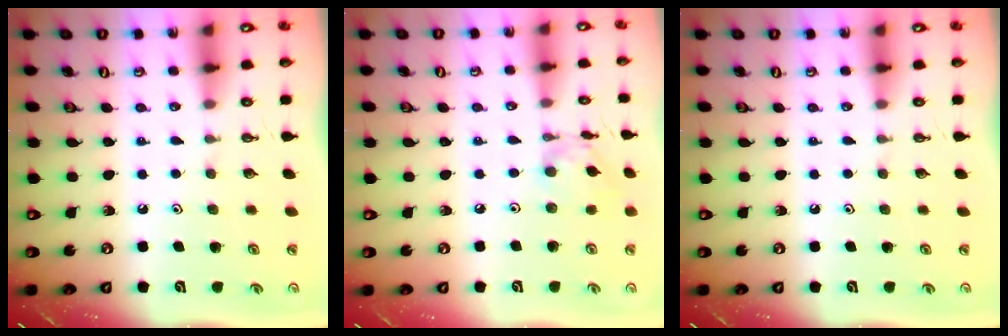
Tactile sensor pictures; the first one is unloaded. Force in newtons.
{"total": 6.7, "press": 6.7, "slide": 0.3}
{"total": 0.0}